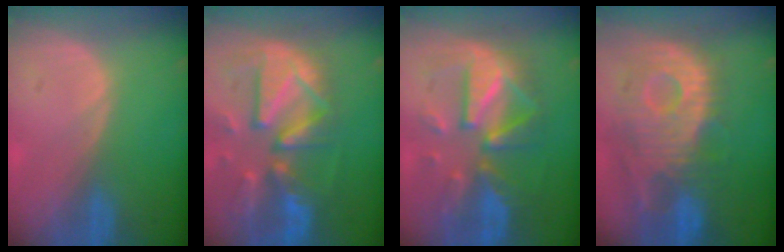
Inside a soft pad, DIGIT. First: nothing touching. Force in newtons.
{"total": 12.7, "press": 11.1, "slide": 6.2}
{"total": 10.6, "press": 10.6, "slide": 0.9}
{"total": 12.3, "press": 10.9, "slide": 5.6}